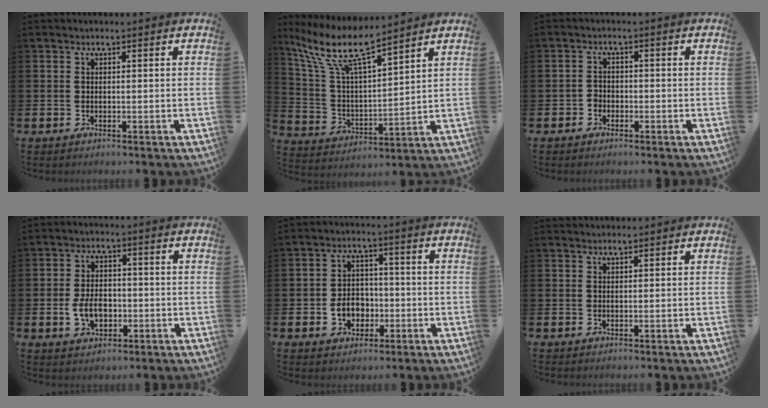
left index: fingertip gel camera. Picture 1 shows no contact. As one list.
[{"total": 10.2, "force": [8.5, 1.9, 5.3], "torque": [-0.140, -0.043, 0.147]}, {"total": 1.7, "force": [-1.1, 1.3, 0.2], "torque": [-0.013, 0.008, -0.024]}, {"total": 4.9, "force": [-1.0, 3.4, 3.4], "torque": [-0.054, 0.005, -0.021]}, {"total": 4.9, "force": [-1.3, 4.1, 2.4], "torque": [-0.044, 0.007, -0.029]}, {"total": 1.0, "force": [1.0, 0.2, 0.0], "torque": [0.007, 0.000, 0.016]}]